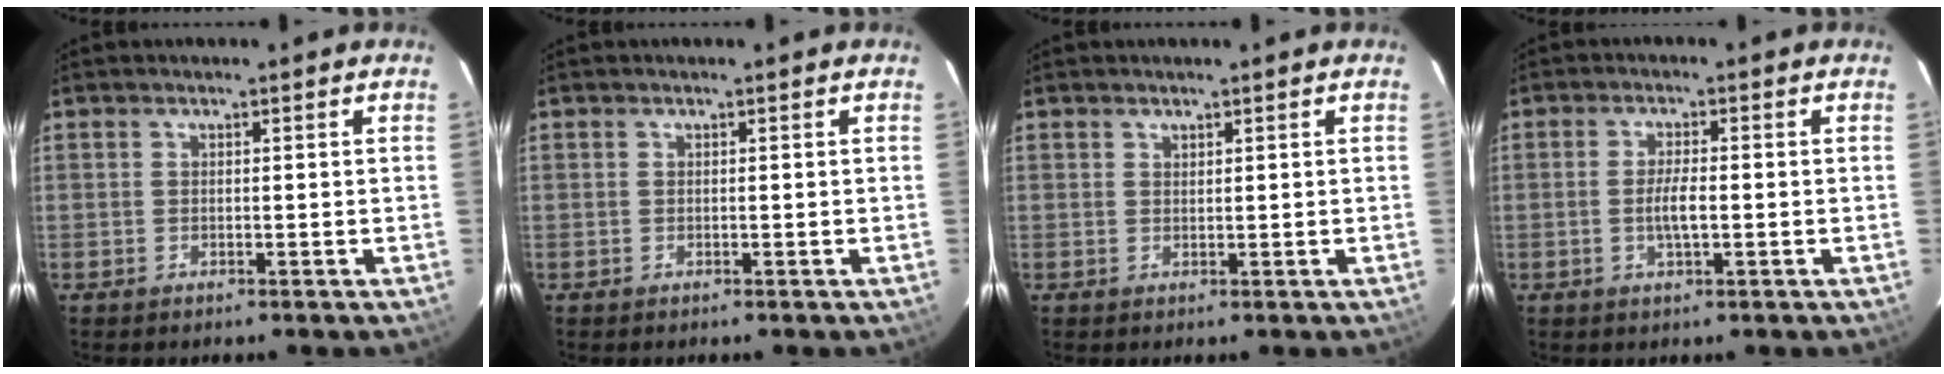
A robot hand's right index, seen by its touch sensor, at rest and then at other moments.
{"total": 0.0}
{"total": 0.6, "force": [0.6, 0.2, 0.0], "torque": [-0.001, 0.001, 0.012]}
{"total": 3.6, "force": [-0.7, 0.8, 3.4], "torque": [-0.064, -0.003, -0.011]}